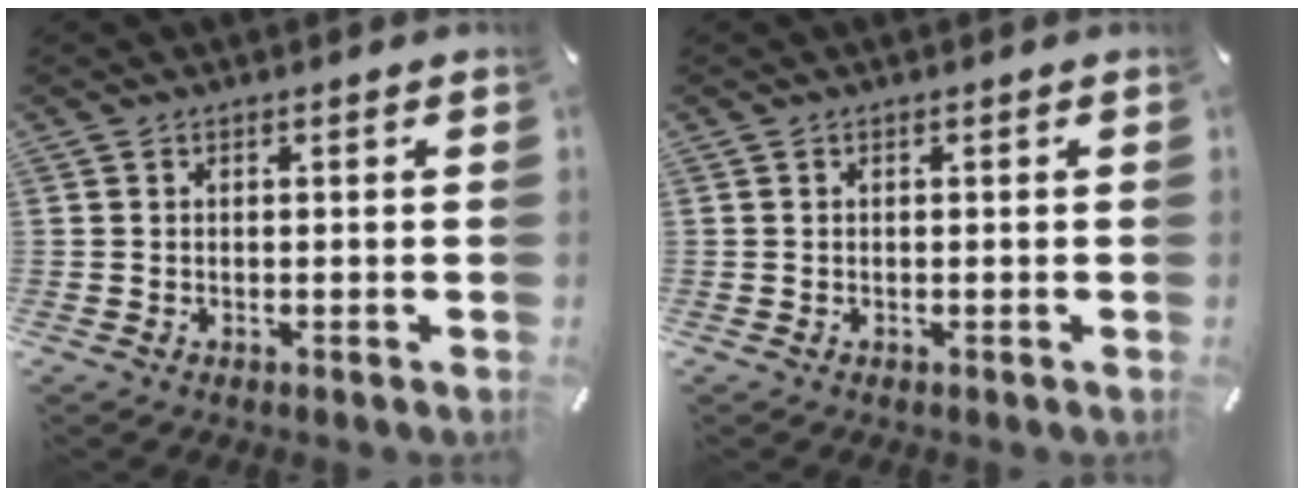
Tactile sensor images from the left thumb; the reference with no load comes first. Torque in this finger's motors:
{"motor_torque": [0.00, 0.00, -0.01, 0.01, 0.00]}